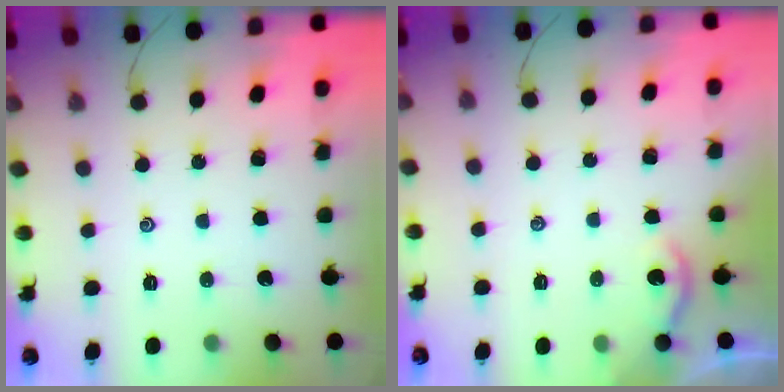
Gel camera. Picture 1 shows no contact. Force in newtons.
{"total": 2.3, "press": 2.3, "slide": 0.2}